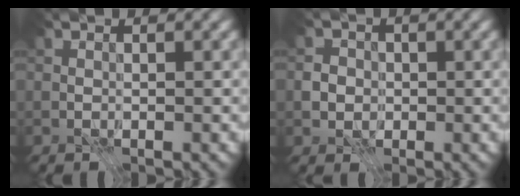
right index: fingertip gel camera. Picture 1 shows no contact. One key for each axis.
{"total": 2.1, "fx": -0.8, "fy": 1.9, "fz": 0.5, "tx": -0.006, "ty": -0.001, "tz": -0.019}